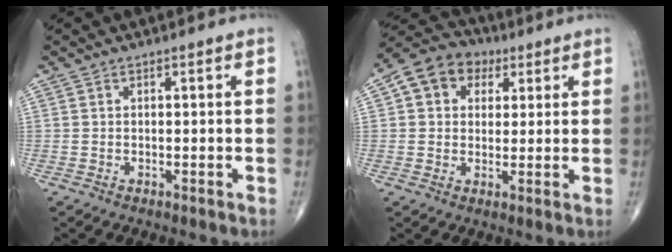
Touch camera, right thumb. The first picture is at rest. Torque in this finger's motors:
{"motor_torque": [0.08, 0.08, 0.00, 0.02, 0.07]}